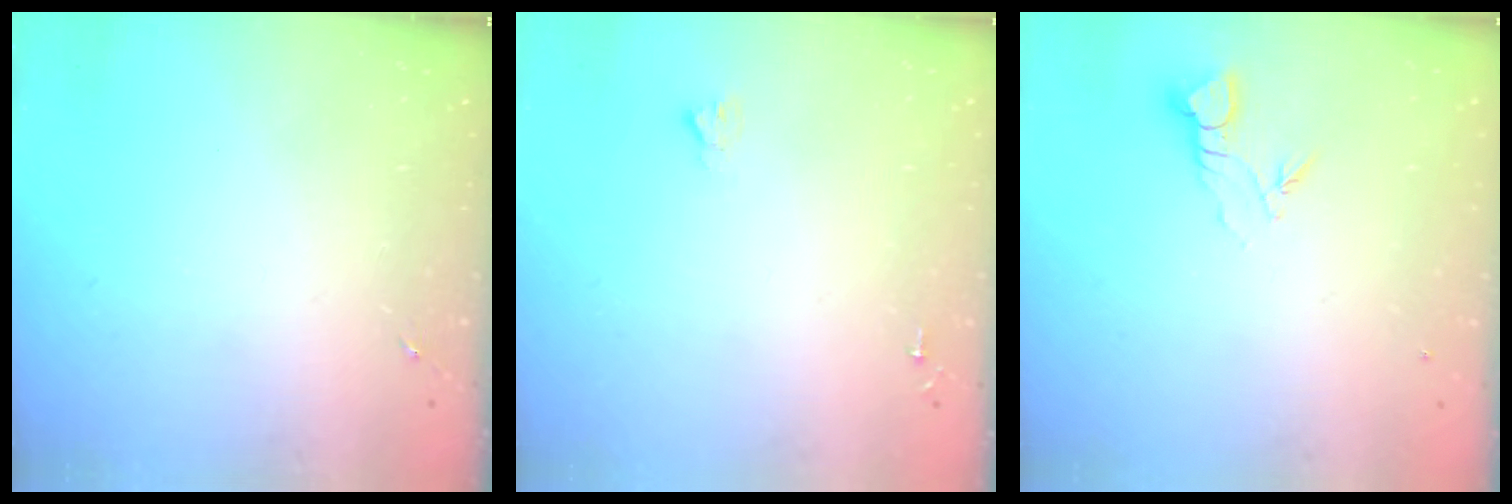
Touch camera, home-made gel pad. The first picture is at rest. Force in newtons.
{"total": 1.9, "press": 1.9, "slide": 0.2}
{"total": 3.5, "press": 3.5, "slide": 0.2}